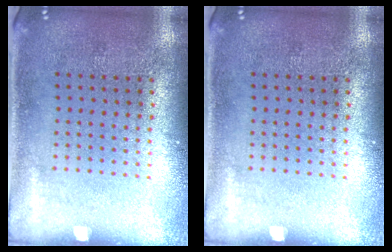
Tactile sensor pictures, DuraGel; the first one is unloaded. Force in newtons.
{"total": 0.0}